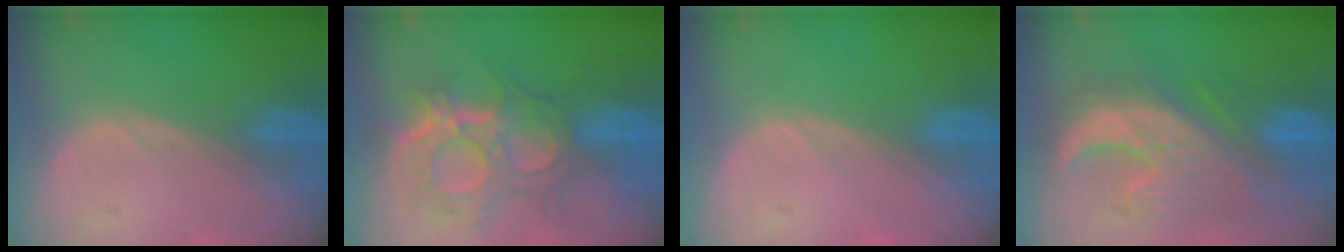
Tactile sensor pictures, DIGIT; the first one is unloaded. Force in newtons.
{"total": 10.8, "press": 10.2, "slide": 3.8}
{"total": 0.0}
{"total": 10.8, "press": 10.5, "slide": 2.8}